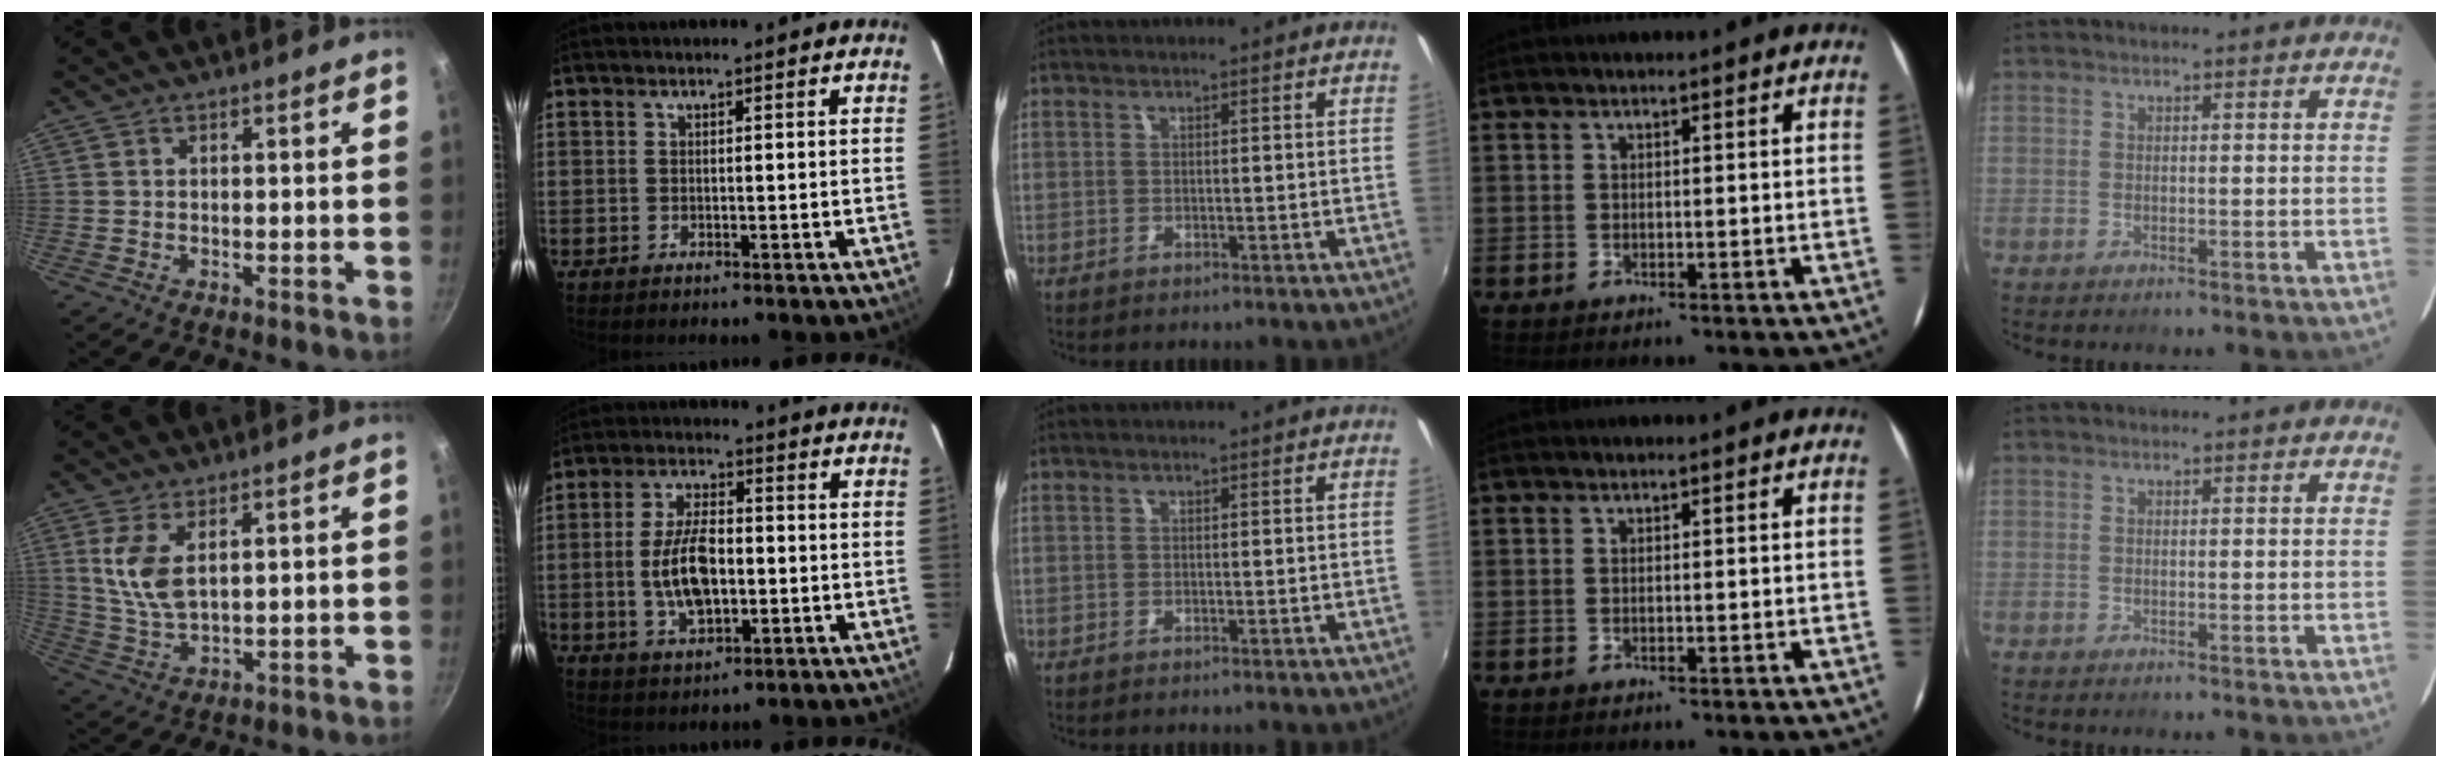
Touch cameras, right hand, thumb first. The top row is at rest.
{"thumb": {"total": 6.6, "force": [1.9, 3.4, 5.3], "torque": [-0.102, -0.012, 0.043]}, "index": {"total": 10.5, "force": [-1.5, 5.3, 9.0], "torque": [-0.175, 0.002, -0.022]}}